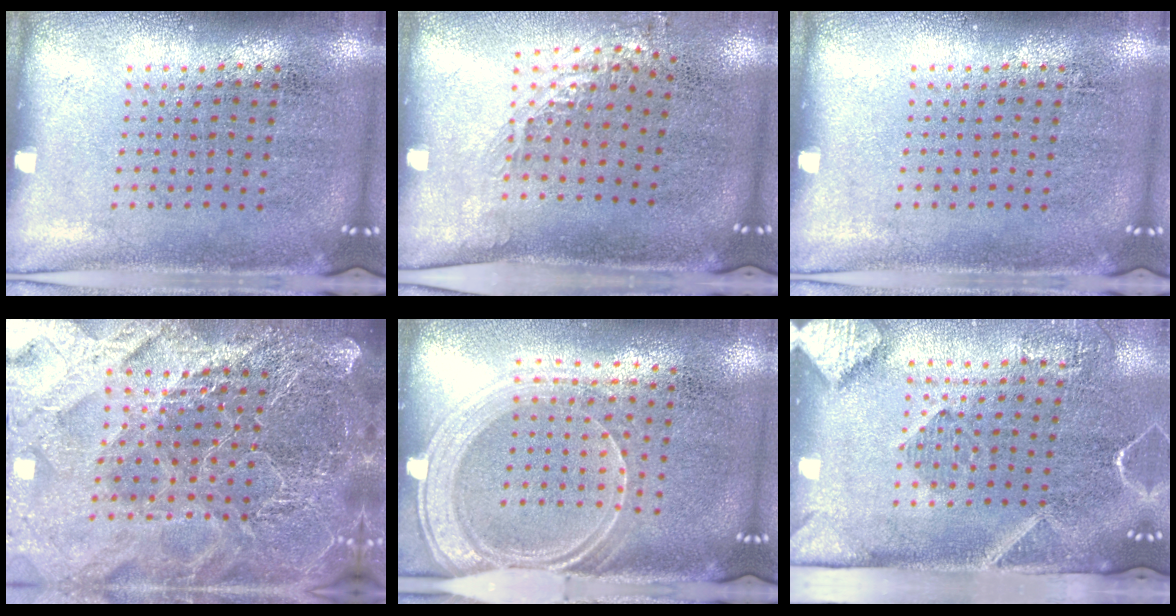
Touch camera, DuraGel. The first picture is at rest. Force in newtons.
{"total": 1.2, "press": 1.0, "slide": 0.8}
{"total": 0.0}
{"total": 5.9, "press": 5.1, "slide": 2.9}
{"total": 1.8, "press": 1.5, "slide": 0.9}
{"total": 2.9, "press": 2.1, "slide": 1.9}